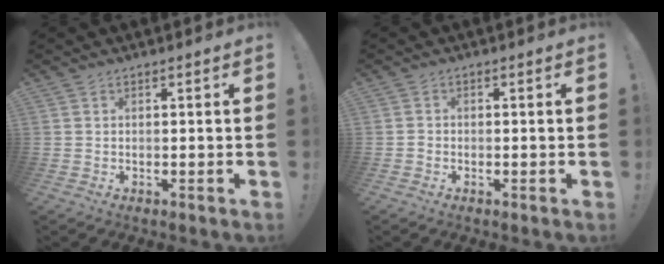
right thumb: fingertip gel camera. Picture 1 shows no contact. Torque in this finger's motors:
{"motor_torque": [0.09, -0.03, 0.06, -0.05, -0.01]}